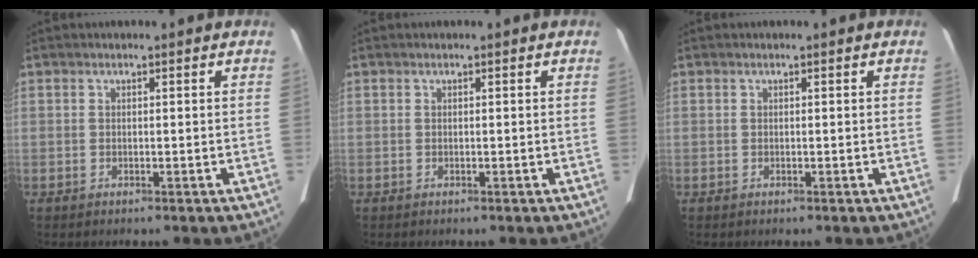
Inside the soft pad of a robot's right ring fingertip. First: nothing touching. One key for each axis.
{"total": 0.0}
{"total": 0.0}